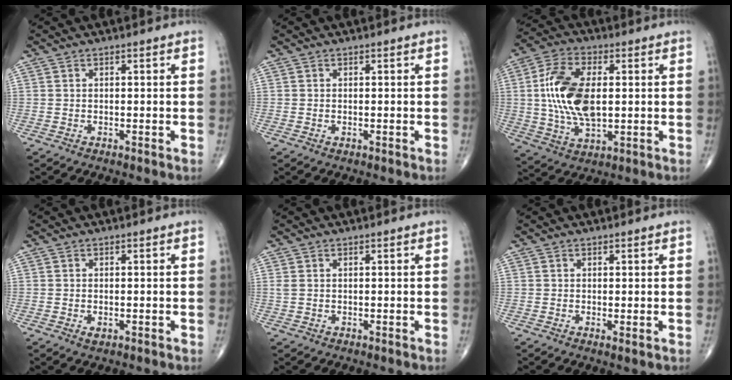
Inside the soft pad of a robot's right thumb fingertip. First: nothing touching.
{"total": 0.0}
{"total": 15.0, "force": [1.2, 7.9, 12.7], "torque": [-0.248, 0.004, 0.025]}
{"total": 1.2, "force": [-0.4, 0.6, 0.9], "torque": [-0.013, -0.003, -0.005]}
{"total": 0.9, "force": [0.3, 0.6, 0.6], "torque": [-0.017, 0.007, 0.010]}
{"total": 0.8, "force": [0.0, 0.2, 0.8], "torque": [-0.016, -0.005, -0.002]}